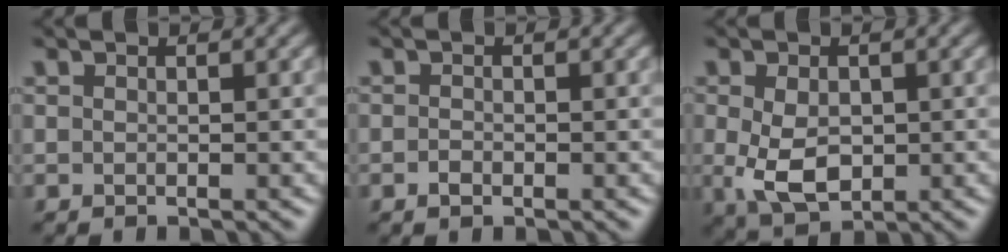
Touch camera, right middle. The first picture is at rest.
{"total": 0.8, "force": [-0.4, 0.5, 0.6], "torque": [-0.013, 0.000, -0.008]}
{"total": 4.7, "force": [-0.4, 3.0, 3.6], "torque": [-0.078, -0.009, -0.003]}